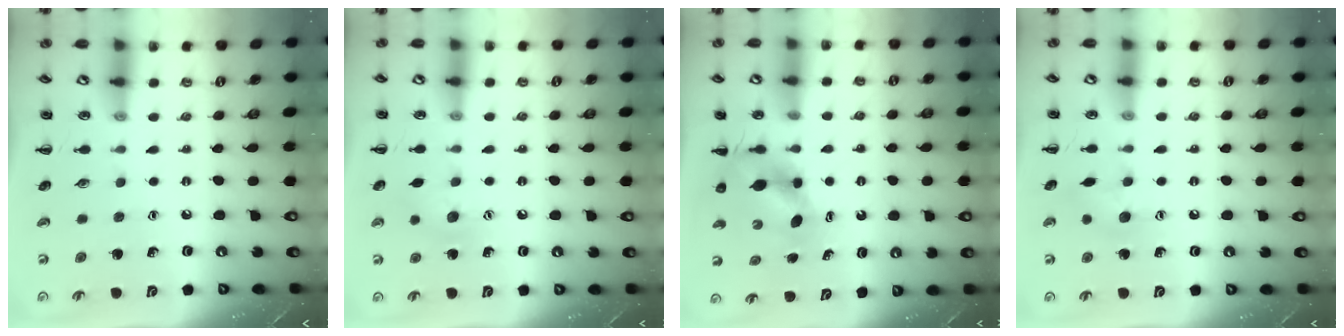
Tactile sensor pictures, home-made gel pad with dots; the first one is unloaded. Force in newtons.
{"total": 6.9, "press": 6.7, "slide": 1.5}
{"total": 6.0, "press": 6.0, "slide": 0.8}
{"total": 6.2, "press": 6.1, "slide": 0.9}